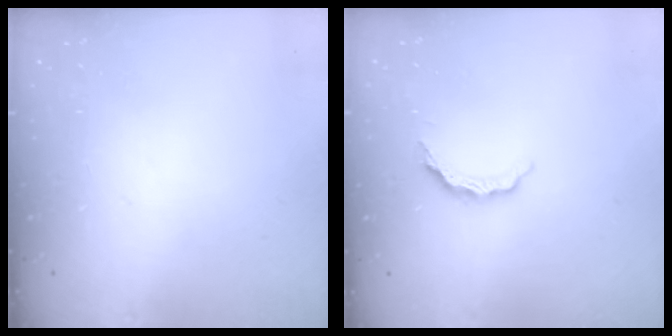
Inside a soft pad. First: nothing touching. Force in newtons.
{"total": 5.8, "press": 5.8, "slide": 0.6}